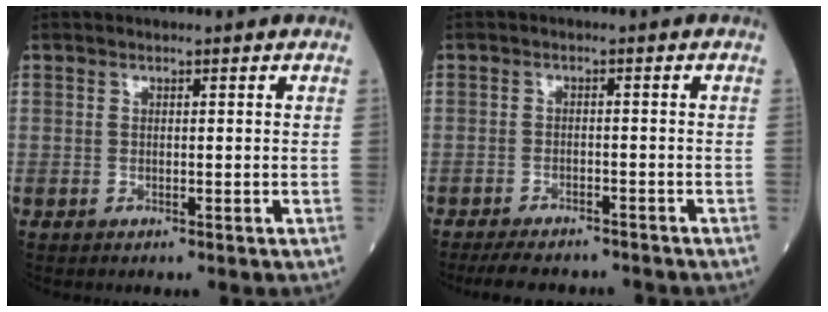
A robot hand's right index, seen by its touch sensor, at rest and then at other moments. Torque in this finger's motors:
{"motor_torque": [0.57, -0.66, 0.06, 0.06]}